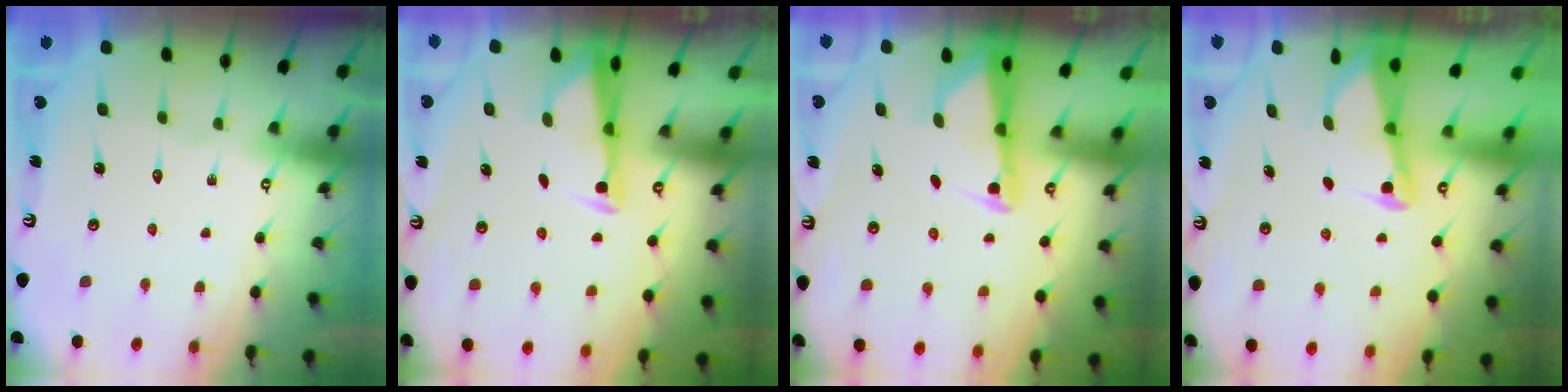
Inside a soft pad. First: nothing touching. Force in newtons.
{"total": 3.0, "press": 2.9, "slide": 0.8}
{"total": 3.1, "press": 3.0, "slide": 0.5}
{"total": 2.2, "press": 2.2, "slide": 0.3}